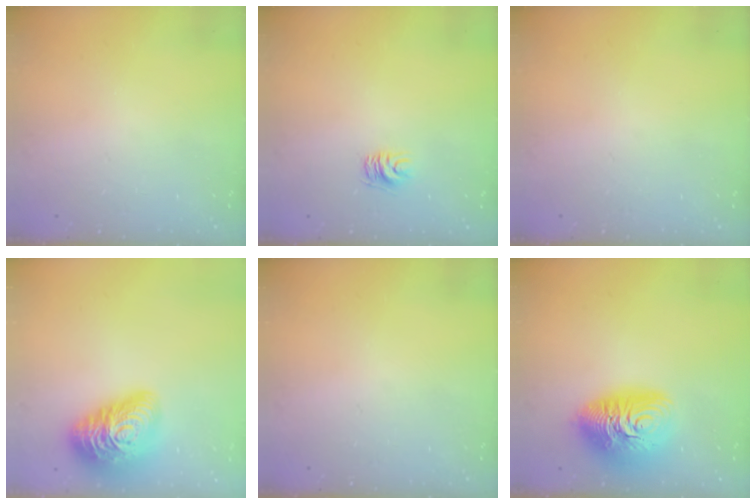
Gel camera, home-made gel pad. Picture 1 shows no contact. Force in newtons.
{"total": 4.5, "press": 4.4, "slide": 0.5}
{"total": 0.0}
{"total": 21.0, "press": 21.0, "slide": 1.1}
{"total": 0.0}
{"total": 13.7, "press": 13.6, "slide": 1.1}